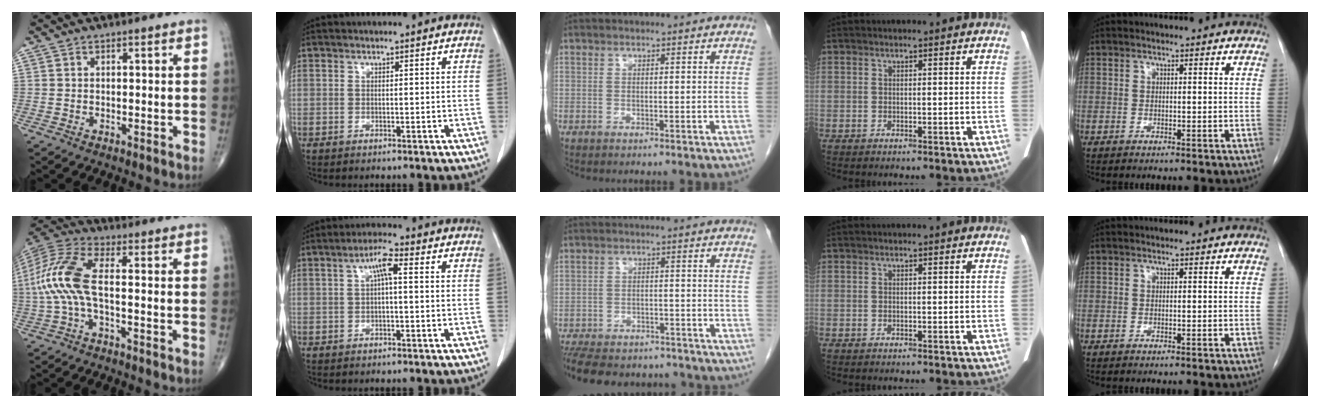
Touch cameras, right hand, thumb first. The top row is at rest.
{"thumb": {"total": 11.7, "force": [-1.2, 4.1, 10.9], "torque": [-0.264, 0.034, -0.030]}, "index": {"total": 3.8, "force": [0.7, 0.6, 3.7], "torque": [-0.066, 0.012, 0.011]}, "middle": {"total": 16.9, "force": [-14.4, 6.3, 6.1], "torque": [-0.162, -0.011, -0.194]}}